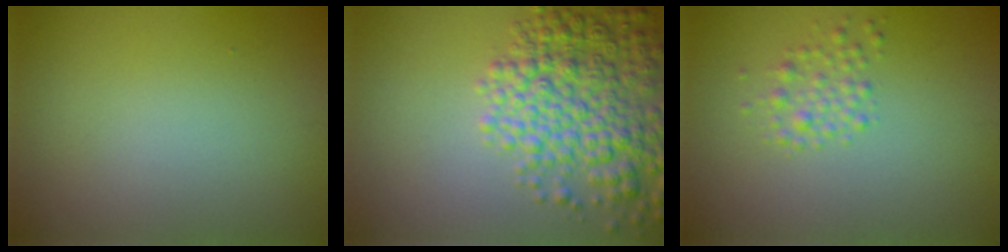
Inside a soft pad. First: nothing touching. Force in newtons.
{"total": 7.0, "press": 7.0, "slide": 0.3}
{"total": 1.8, "press": 1.8, "slide": 0.1}